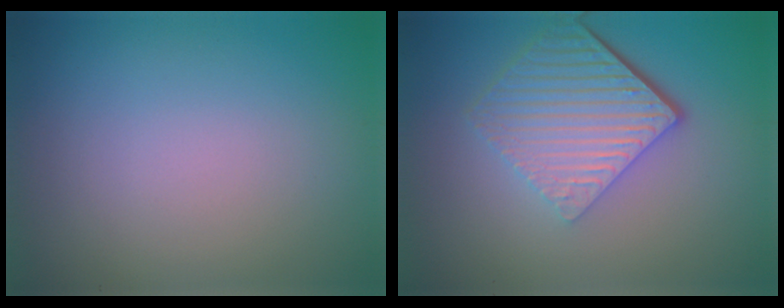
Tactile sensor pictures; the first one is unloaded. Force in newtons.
{"total": 6.7, "press": 4.4, "slide": 5.1}